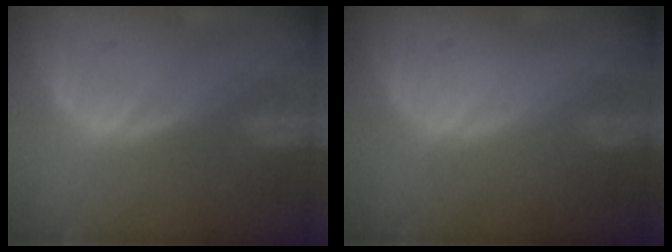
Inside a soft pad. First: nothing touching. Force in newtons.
{"total": 0.0}